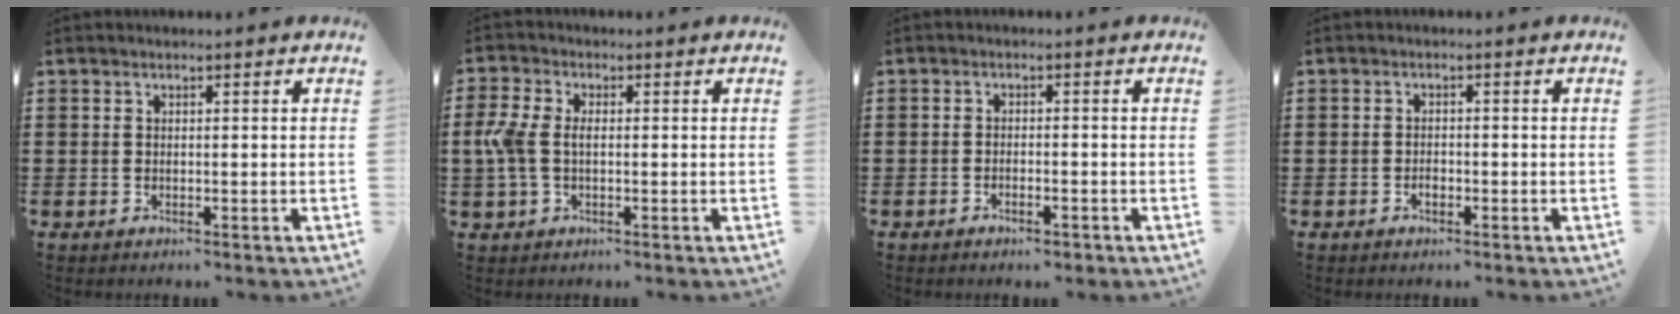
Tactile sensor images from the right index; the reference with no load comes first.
{"total": 4.5, "force": [-0.3, 2.6, 3.7], "torque": [-0.107, -0.005, -0.016]}
{"total": 1.5, "force": [-1.2, 0.3, 0.8], "torque": [-0.019, -0.003, -0.023]}
{"total": 1.2, "force": [-0.7, 0.5, 0.8], "torque": [-0.016, -0.003, -0.011]}